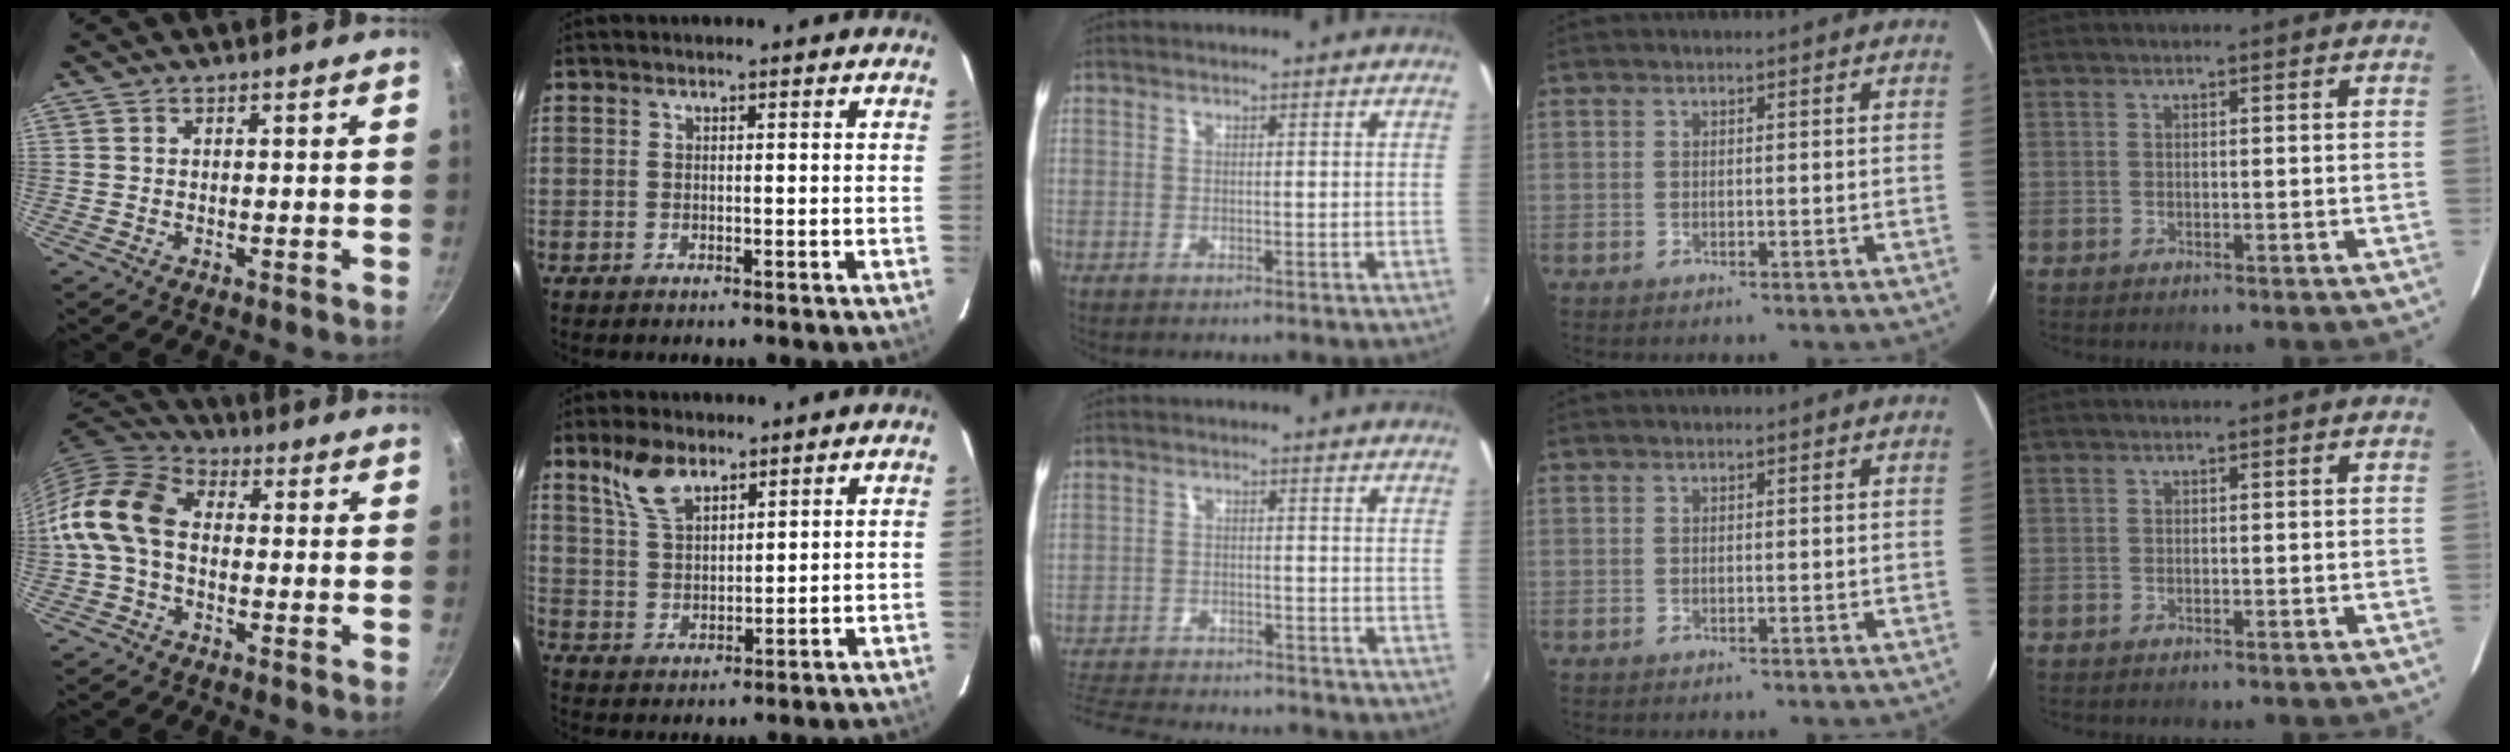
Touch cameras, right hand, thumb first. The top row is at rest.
{"thumb": {"total": 12.9, "force": [-0.8, 9.0, 9.2], "torque": [-0.165, 0.035, -0.038]}, "index": {"total": 7.6, "force": [5.2, 3.5, 4.3], "torque": [-0.083, 0.012, 0.109]}, "middle": {"total": 15.2, "force": [-13.5, 4.1, 5.8], "torque": [-0.137, -0.010, -0.203]}}